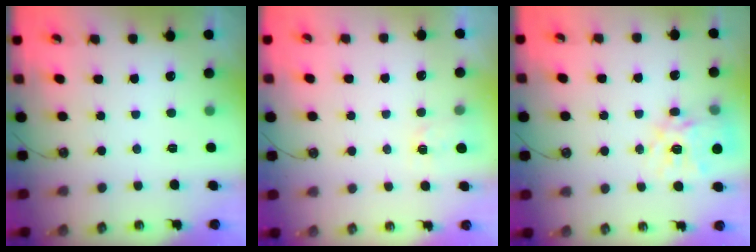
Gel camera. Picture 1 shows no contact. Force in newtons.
{"total": 2.7, "press": 2.6, "slide": 0.4}
{"total": 15.5, "press": 15.4, "slide": 1.4}